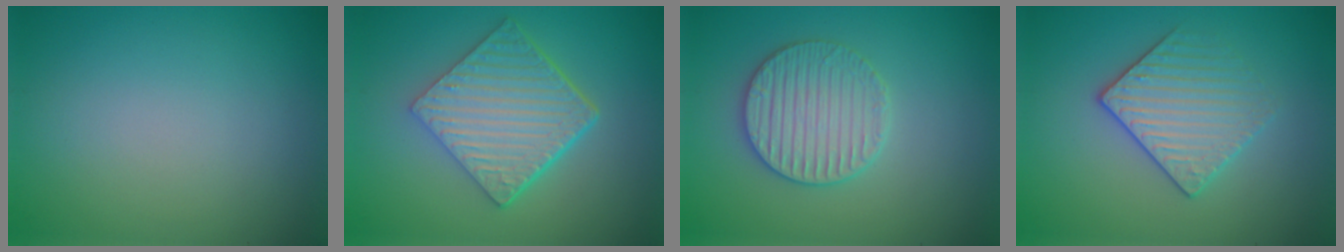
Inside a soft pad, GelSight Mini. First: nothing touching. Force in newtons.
{"total": 6.6, "press": 4.7, "slide": 4.6}
{"total": 3.6, "press": 3.5, "slide": 0.9}
{"total": 3.2, "press": 3.1, "slide": 0.9}